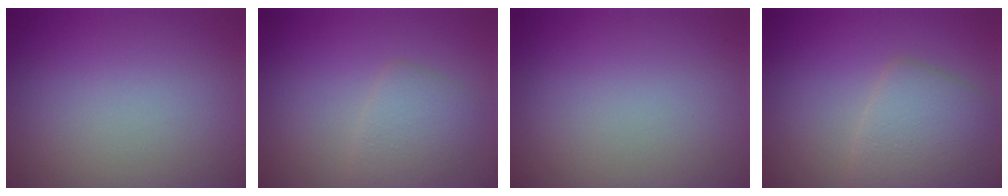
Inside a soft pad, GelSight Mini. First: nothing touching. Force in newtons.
{"total": 2.9, "press": 2.9, "slide": 0.2}
{"total": 0.0}
{"total": 4.6, "press": 4.6, "slide": 0.4}